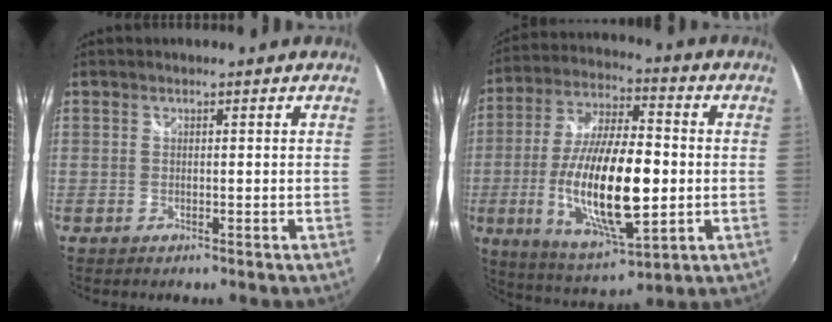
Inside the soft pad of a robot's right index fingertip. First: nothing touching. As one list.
[{"total": 21.4, "force": [-3.2, 7.5, 19.8], "torque": [-0.389, -0.019, -0.049]}]